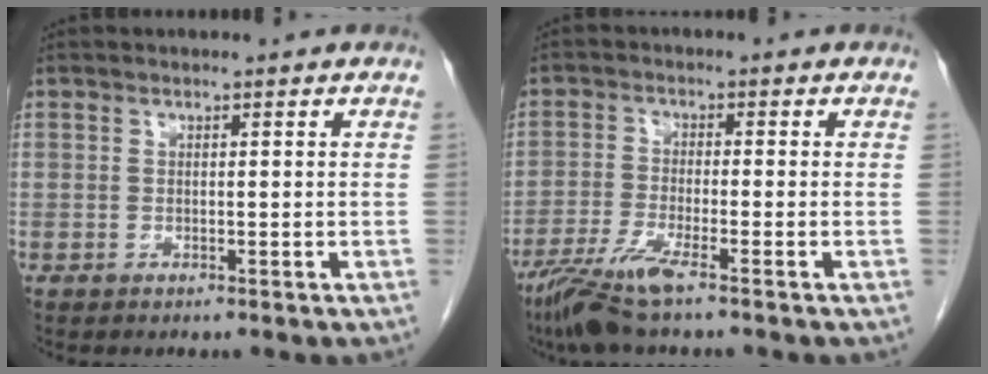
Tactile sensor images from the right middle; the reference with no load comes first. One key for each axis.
{"total": 6.6, "fx": -4.6, "fy": 0.0, "fz": 4.7, "tx": -0.098, "ty": -0.020, "tz": -0.092}